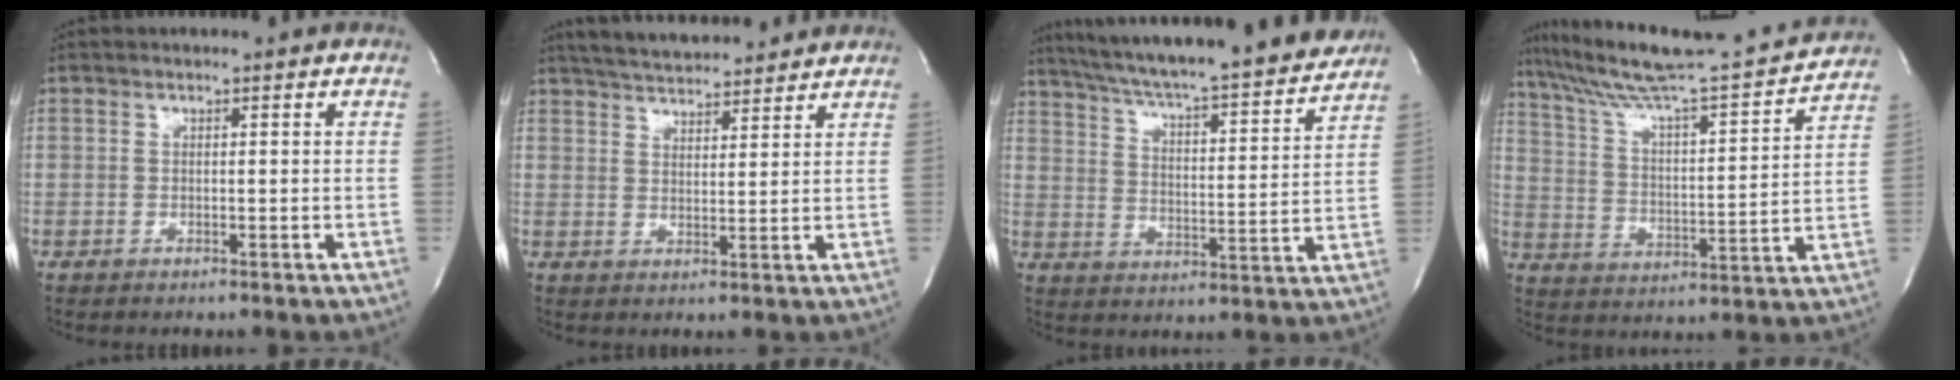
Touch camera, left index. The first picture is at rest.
{"total": 12.2, "force": [11.2, 2.3, 4.3], "torque": [-0.073, 0.019, 0.166]}
{"total": 23.2, "force": [21.0, 1.6, 9.9], "torque": [-0.166, -0.028, 0.289]}
{"total": 19.7, "force": [18.1, -0.3, 7.9], "torque": [-0.140, -0.023, 0.267]}